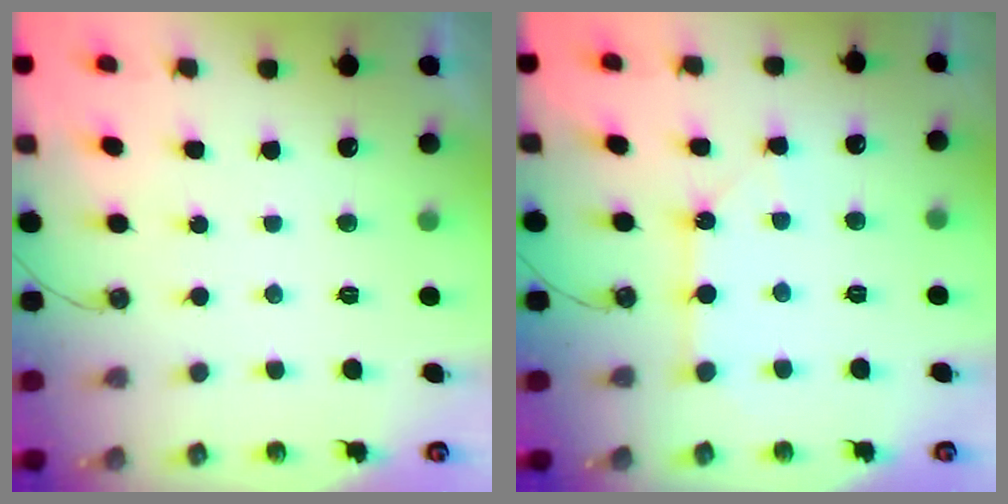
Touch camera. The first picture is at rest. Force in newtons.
{"total": 2.8, "press": 2.8, "slide": 0.1}